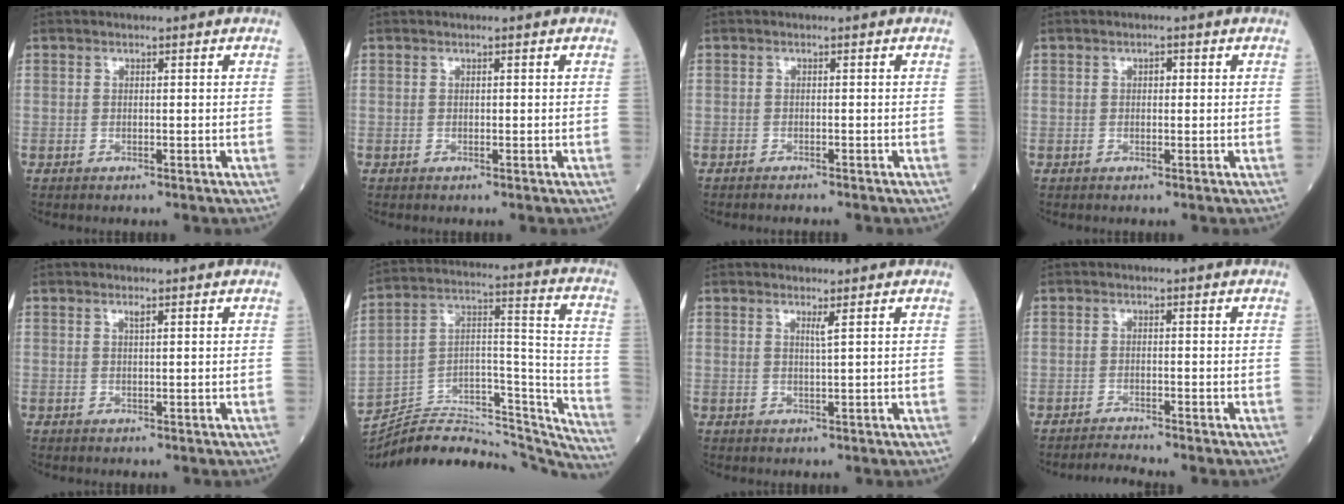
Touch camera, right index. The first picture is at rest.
{"total": 0.0}
{"total": 2.5, "force": [-2.4, 0.1, 0.9], "torque": [-0.014, -0.003, -0.029]}
{"total": 0.9, "force": [0.1, 0.5, 0.7], "torque": [-0.008, 0.003, 0.000]}
{"total": 0.7, "force": [0.4, -0.1, 0.6], "torque": [-0.012, -0.002, 0.007]}
{"total": 27.0, "force": [-25.1, 6.1, 7.7], "torque": [-0.099, 0.039, -0.375]}
{"total": 1.2, "force": [0.7, -0.4, 0.9], "torque": [-0.026, -0.010, 0.013]}
{"total": 2.3, "force": [-2.1, -1.0, -0.1], "torque": [-0.005, -0.014, -0.039]}